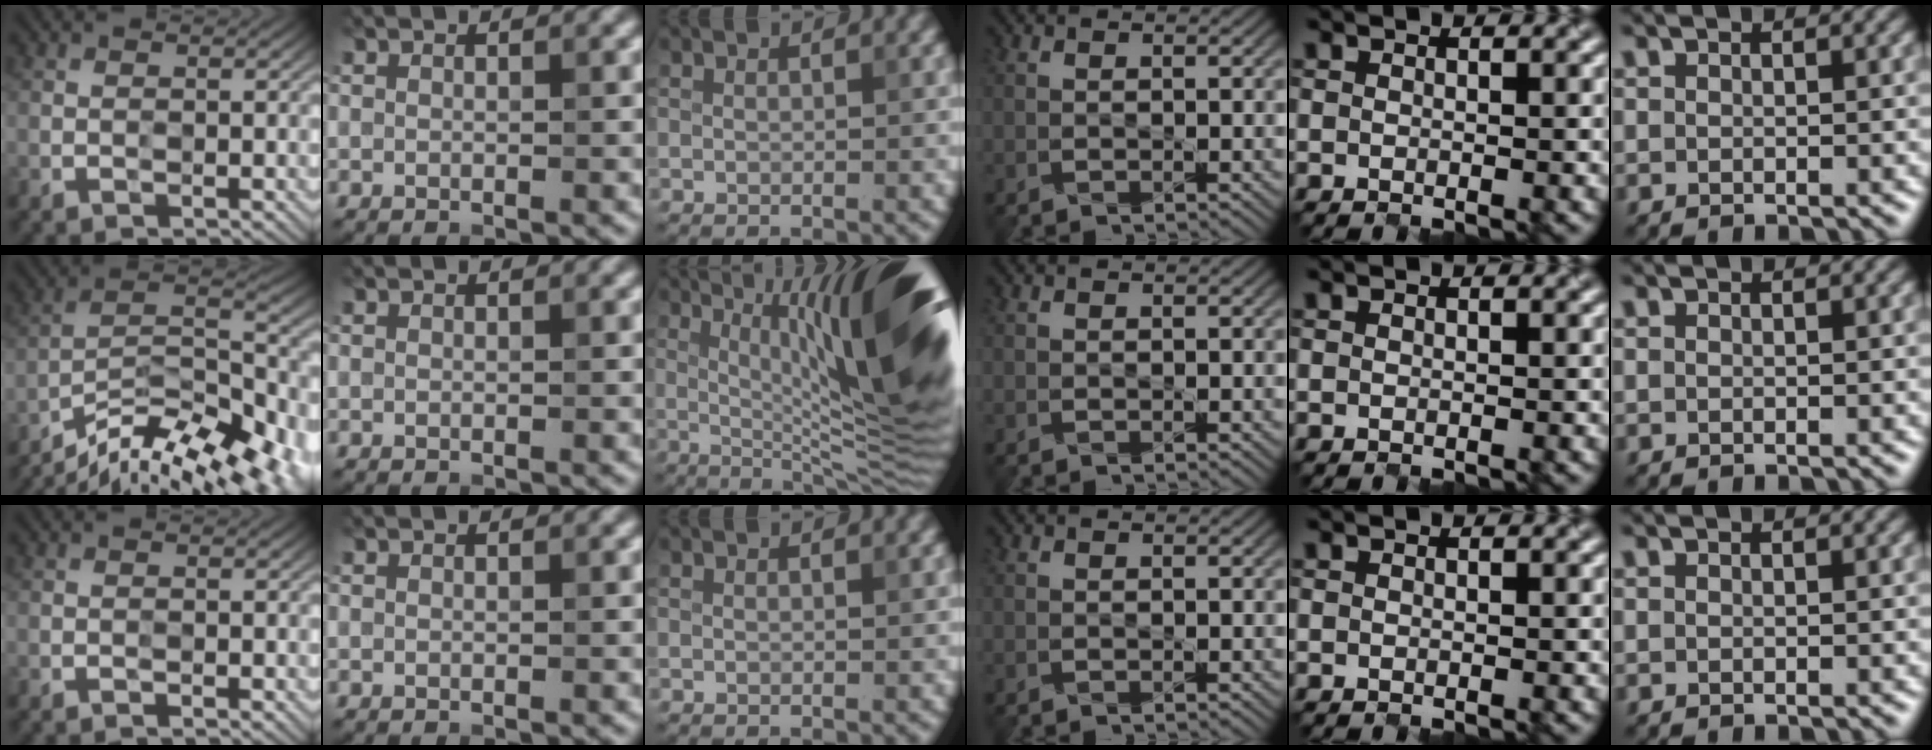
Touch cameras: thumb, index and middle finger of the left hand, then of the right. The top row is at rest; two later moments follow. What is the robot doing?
{"motion": "close", "object": "hinged tin"}